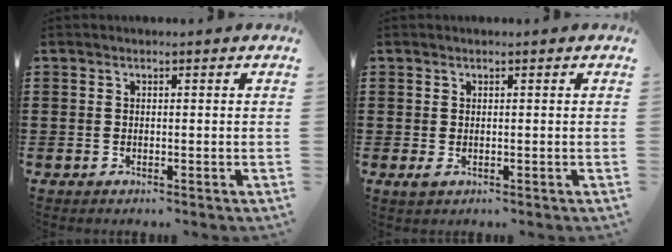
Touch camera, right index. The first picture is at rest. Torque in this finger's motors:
{"motor_torque": [-0.24, 0.87, -0.25, -0.03]}